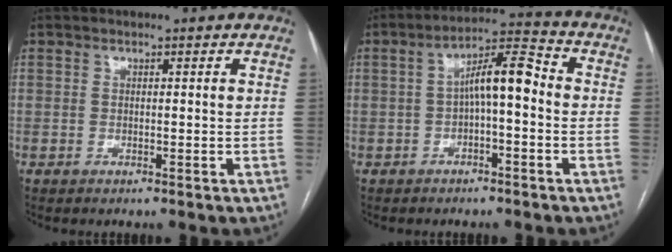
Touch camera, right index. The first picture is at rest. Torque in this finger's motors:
{"motor_torque": [1.22, -0.03, 0.46, 0.13]}